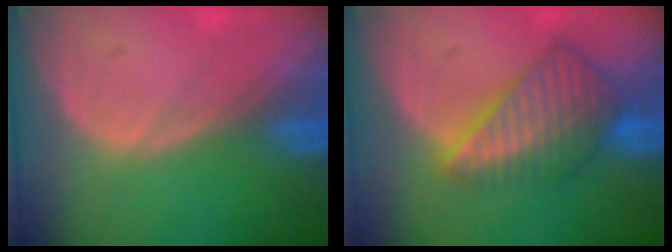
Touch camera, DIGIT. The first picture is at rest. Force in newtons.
{"total": 8.5, "press": 7.4, "slide": 4.1}